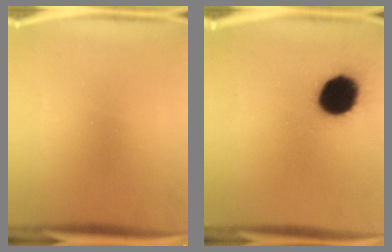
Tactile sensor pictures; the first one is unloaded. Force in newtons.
{"total": 16.6}